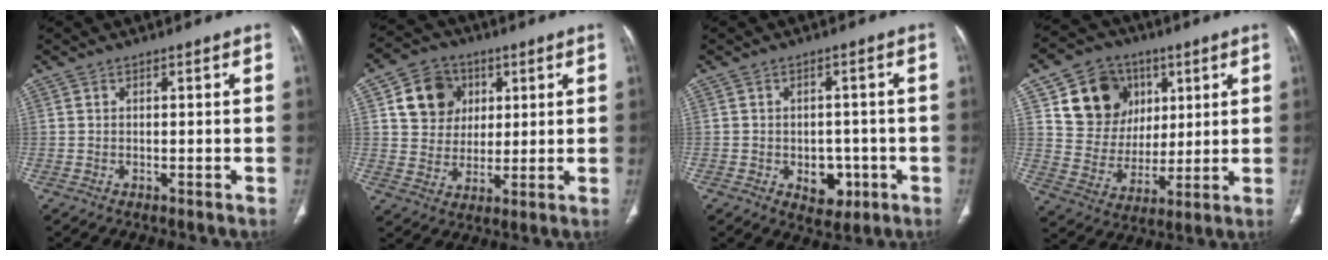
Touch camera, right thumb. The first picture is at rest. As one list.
[{"total": 11.0, "force": [3.7, 9.4, 4.3], "torque": [-0.039, -0.005, 0.065]}, {"total": 6.0, "force": [-1.9, 4.3, 3.7], "torque": [-0.018, 0.011, -0.016]}, {"total": 15.9, "force": [6.4, 13.1, 6.2], "torque": [-0.064, -0.010, 0.122]}]